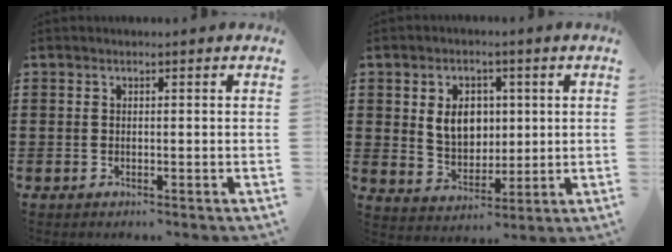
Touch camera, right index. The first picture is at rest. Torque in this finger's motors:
{"motor_torque": [1.04, 0.07, 0.62, 0.08]}